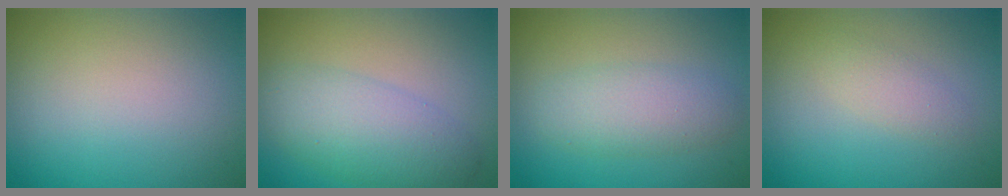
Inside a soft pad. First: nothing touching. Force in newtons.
{"total": 5.0, "press": 5.0, "slide": 0.1}
{"total": 3.4, "press": 3.4, "slide": 0.2}
{"total": 1.6, "press": 1.6, "slide": 0.1}